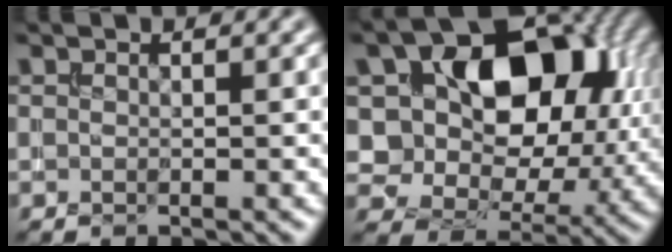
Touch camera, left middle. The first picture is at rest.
{"total": 13.2, "force": [3.0, 8.8, 9.4], "torque": [-0.138, 0.004, 0.047]}